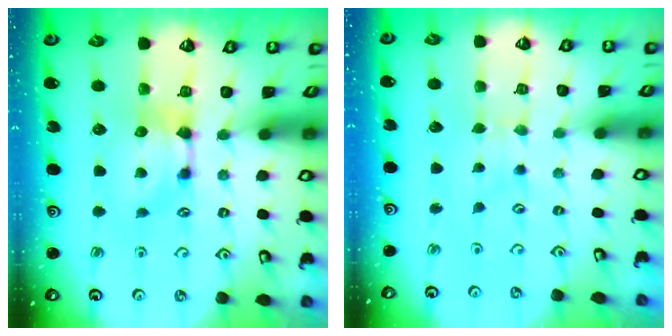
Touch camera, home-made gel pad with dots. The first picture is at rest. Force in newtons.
{"total": 2.4, "press": 2.4, "slide": 0.1}